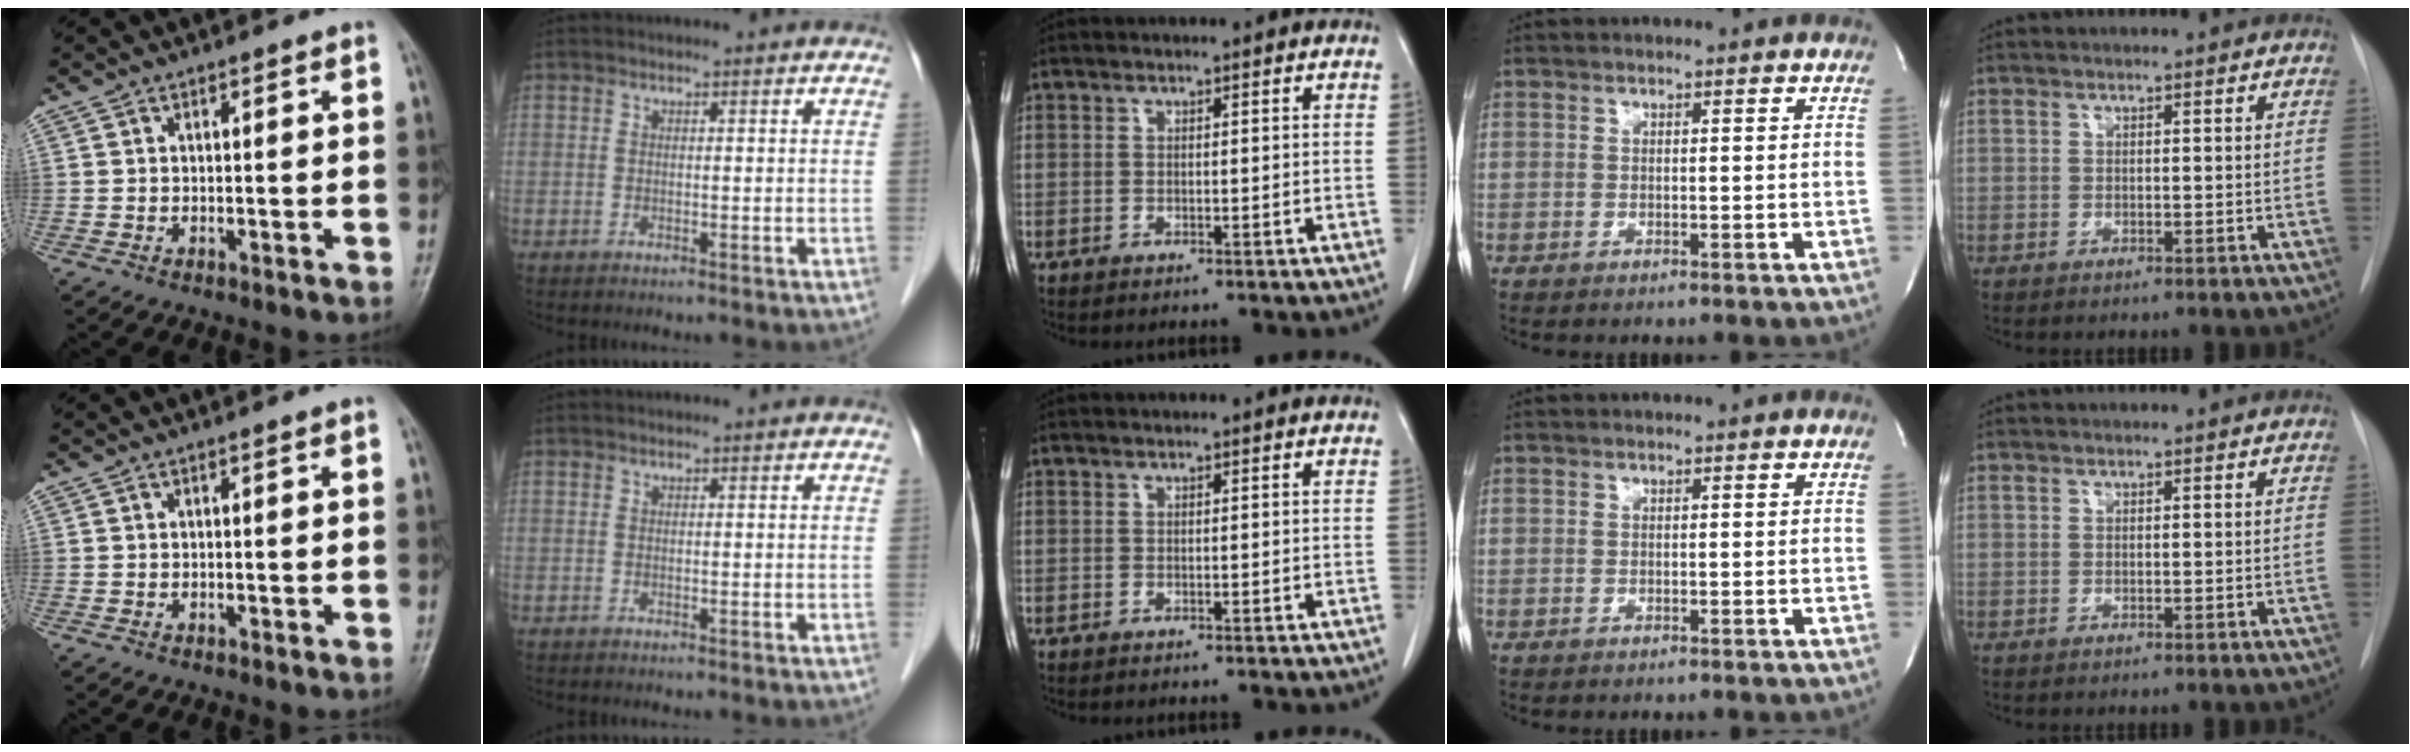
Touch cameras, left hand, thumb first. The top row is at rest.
{}